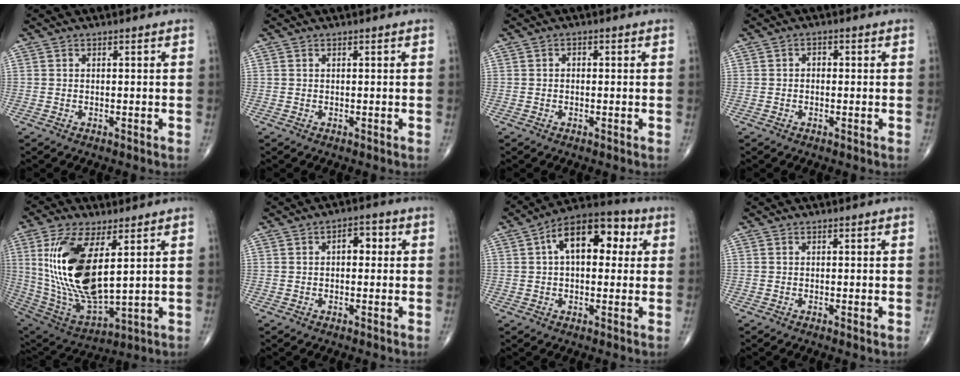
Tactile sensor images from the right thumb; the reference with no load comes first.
{"total": 0.0}
{"total": 1.0, "force": [0.1, 0.7, 0.6], "torque": [-0.007, 0.005, -0.001]}
{"total": 1.4, "force": [0.0, 1.0, 0.9], "torque": [-0.007, 0.007, -0.004]}
{"total": 20.5, "force": [5.0, 8.7, 17.9], "torque": [-0.366, -0.030, 0.107]}
{"total": 3.8, "force": [0.7, 2.3, 2.9], "torque": [-0.031, 0.011, 0.004]}
{"total": 14.1, "force": [3.6, 7.9, 11.1], "torque": [-0.150, 0.031, 0.046]}
{"total": 0.6, "force": [0.1, 0.0, 0.6], "torque": [-0.013, -0.005, -0.002]}